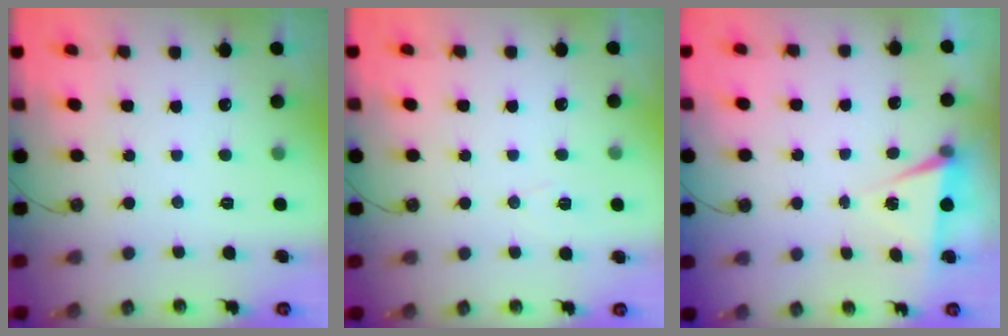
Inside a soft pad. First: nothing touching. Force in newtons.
{"total": 6.2, "press": 4.3, "slide": 4.5}
{"total": 4.9, "press": 2.2, "slide": 4.4}